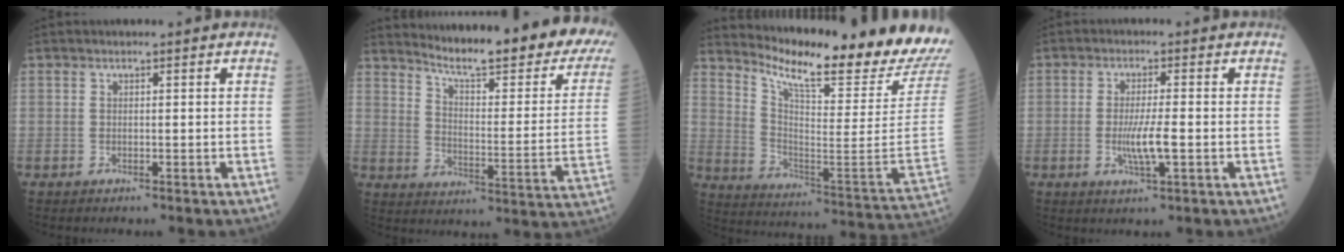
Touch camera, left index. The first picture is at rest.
{"total": 24.0, "force": [20.6, 1.8, 12.2], "torque": [-0.178, -0.096, 0.261]}
{"total": 22.2, "force": [20.6, -1.0, 8.4], "torque": [-0.167, -0.119, 0.290]}
{"total": 4.6, "force": [-1.1, 0.4, 4.5], "torque": [-0.093, -0.012, -0.018]}